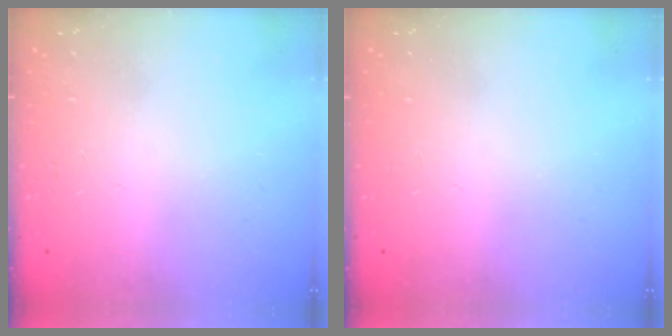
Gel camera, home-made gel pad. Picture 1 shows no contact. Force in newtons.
{"total": 0.0}